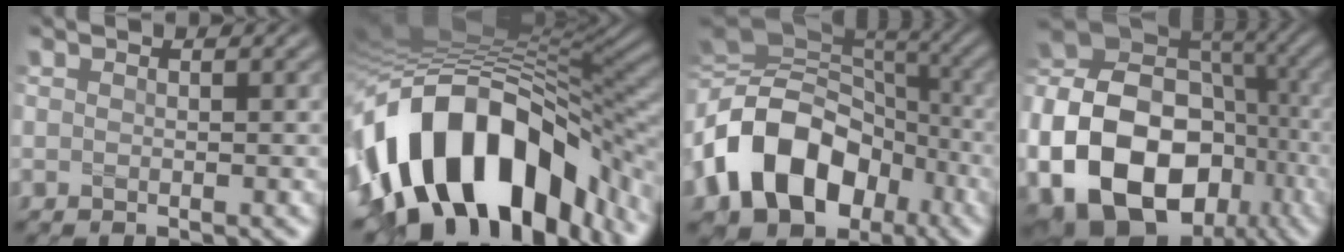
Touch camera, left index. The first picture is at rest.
{"total": 16.3, "force": [-6.2, 9.0, 12.0], "torque": [-0.218, 0.011, -0.098]}
{"total": 15.3, "force": [-4.9, 11.1, 9.3], "torque": [-0.192, -0.006, -0.093]}
{"total": 20.1, "force": [-6.0, 15.4, 11.5], "torque": [-0.226, -0.020, -0.109]}